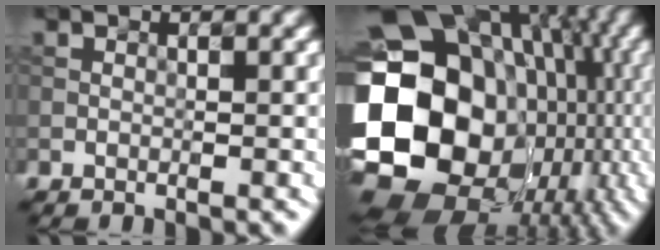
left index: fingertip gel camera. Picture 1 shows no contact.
{"total": 22.2, "force": [-0.1, 17.8, 13.2], "torque": [-0.251, -0.003, 0.004]}